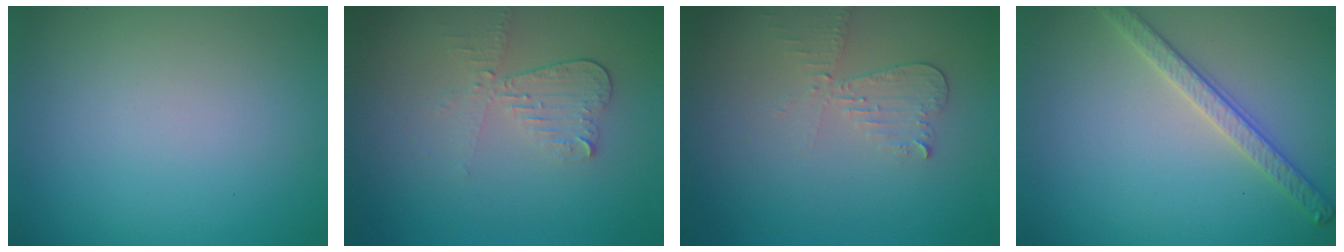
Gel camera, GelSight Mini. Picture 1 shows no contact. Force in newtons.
{"total": 3.0, "press": 2.6, "slide": 1.4}
{"total": 2.2, "press": 2.2, "slide": 0.1}
{"total": 2.8, "press": 2.7, "slide": 0.7}